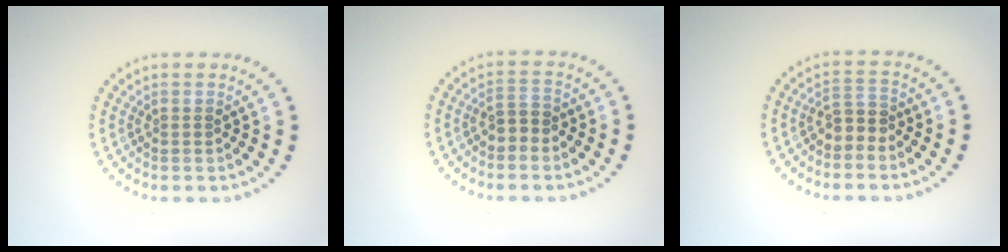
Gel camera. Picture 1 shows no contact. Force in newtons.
{"total": 1.9, "press": 1.8, "slide": 0.6}
{"total": 1.8, "press": 1.5, "slide": 1.1}